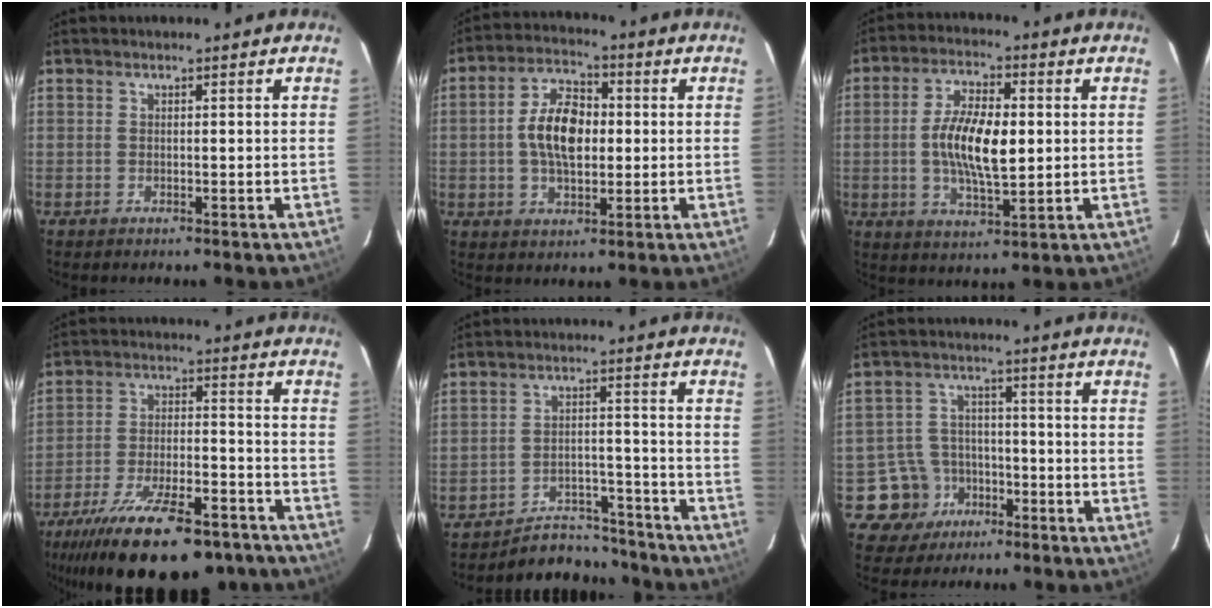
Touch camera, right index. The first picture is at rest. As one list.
[{"total": 10.2, "force": [0.2, 5.8, 8.4], "torque": [-0.157, 0.018, 0.003]}, {"total": 11.2, "force": [0.2, 4.3, 10.3], "torque": [-0.197, 0.003, 0.003]}, {"total": 25.0, "force": [-18.8, 8.4, 14.2], "torque": [-0.265, -0.039, -0.276]}, {"total": 10.3, "force": [-9.7, 3.5, 0.6], "torque": [-0.024, 0.032, -0.137]}, {"total": 9.3, "force": [-5.4, 7.6, 0.9], "torque": [-0.039, 0.030, -0.082]}]